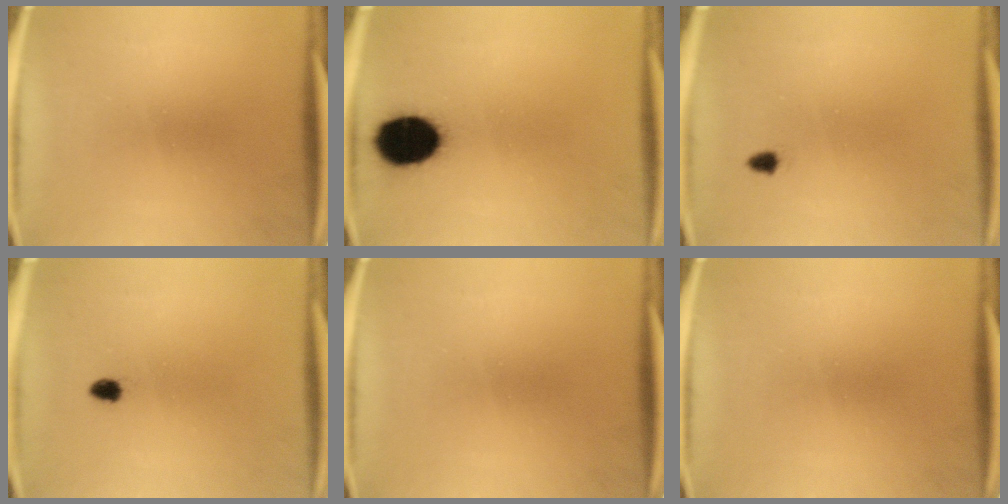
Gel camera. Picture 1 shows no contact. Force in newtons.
{"total": 13.9}
{"total": 1.1}
{"total": 1.4}
{"total": 0.0}
{"total": 0.0}